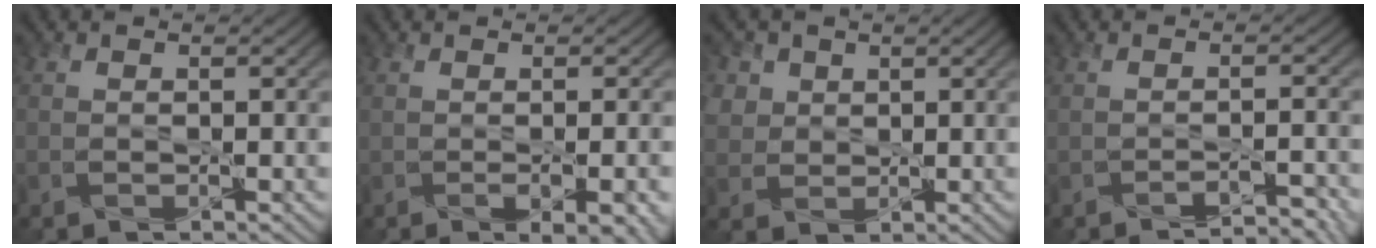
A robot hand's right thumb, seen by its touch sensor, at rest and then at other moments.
{"total": 5.9, "force": [-2.5, 2.0, 5.0], "torque": [-0.063, -0.010, -0.016]}
{"total": 4.5, "force": [1.9, 3.8, 1.6], "torque": [-0.066, 0.003, 0.044]}
{"total": 3.1, "force": [-2.4, 0.4, 1.8], "torque": [-0.027, 0.004, -0.034]}